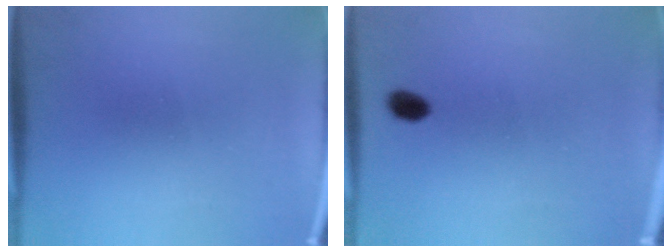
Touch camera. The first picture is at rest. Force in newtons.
{"total": 2.7}